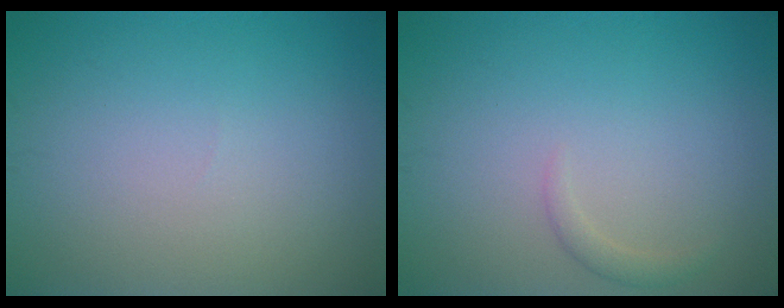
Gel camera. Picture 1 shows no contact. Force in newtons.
{"total": 1.0, "press": 0.9, "slide": 0.1}